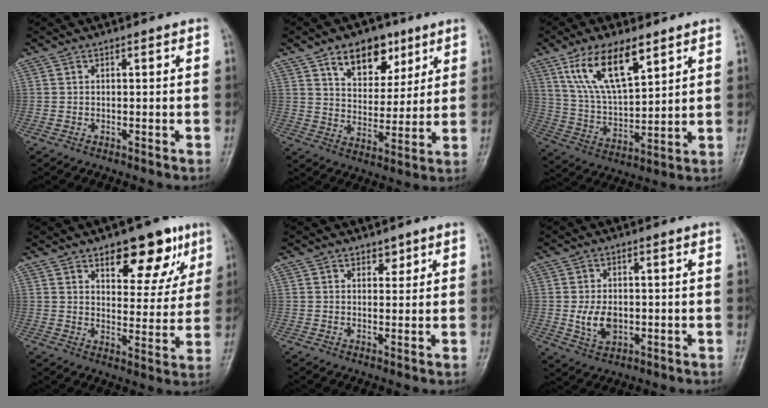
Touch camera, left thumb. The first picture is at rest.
{"total": 11.9, "force": [6.8, 7.6, 6.2], "torque": [-0.058, -0.033, 0.113]}
{"total": 14.4, "force": [8.1, 5.9, 10.3], "torque": [-0.171, -0.030, 0.163]}
{"total": 13.4, "force": [7.8, 6.5, 8.8], "torque": [-0.065, -0.037, 0.108]}
{"total": 2.0, "force": [1.4, 1.3, 0.6], "torque": [0.011, -0.008, 0.018]}
{"total": 5.8, "force": [-0.6, 4.0, 4.2], "torque": [-0.065, -0.005, -0.002]}